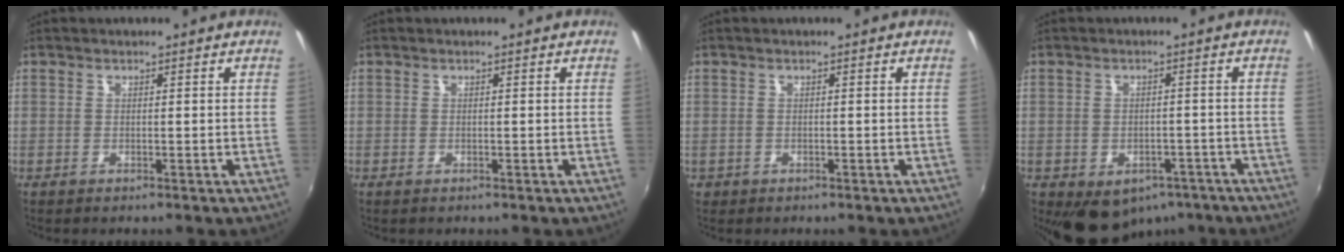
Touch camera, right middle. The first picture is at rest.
{"total": 0.0}
{"total": 1.5, "force": [-0.6, 1.2, 0.4], "torque": [-0.012, -0.005, -0.008]}
{"total": 10.7, "force": [-6.5, 7.2, 4.6], "torque": [-0.091, 0.001, -0.066]}